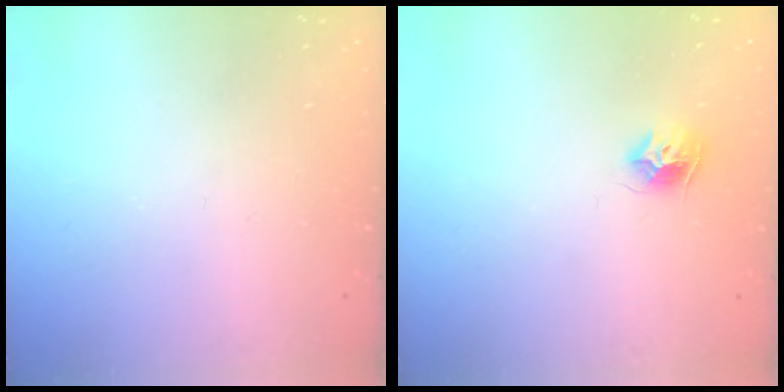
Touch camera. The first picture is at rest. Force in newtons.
{"total": 8.0, "press": 7.9, "slide": 0.5}